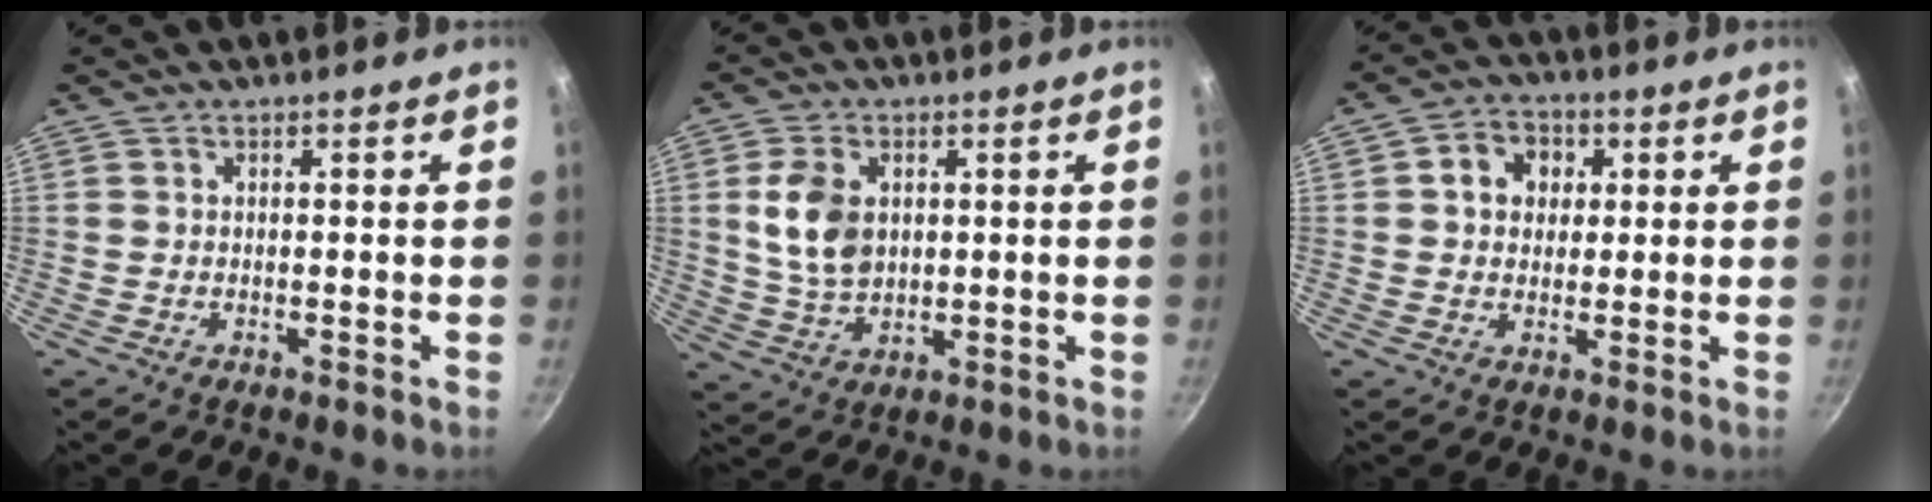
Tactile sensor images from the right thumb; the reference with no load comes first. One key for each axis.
{"total": 9.2, "fx": 1.7, "fy": 6.4, "fz": 6.5, "tx": -0.111, "ty": -0.012, "tz": 0.037}
{"total": 6.3, "fx": 1.6, "fy": 5.2, "fz": 3.1, "tx": -0.026, "ty": 0.004, "tz": 0.017}